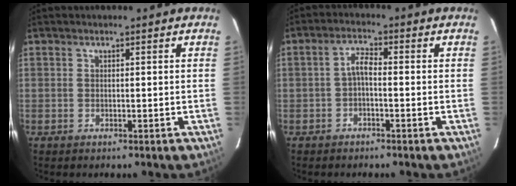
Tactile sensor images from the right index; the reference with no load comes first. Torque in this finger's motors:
{"motor_torque": [0.35, -0.21, 0.17, 0.06]}